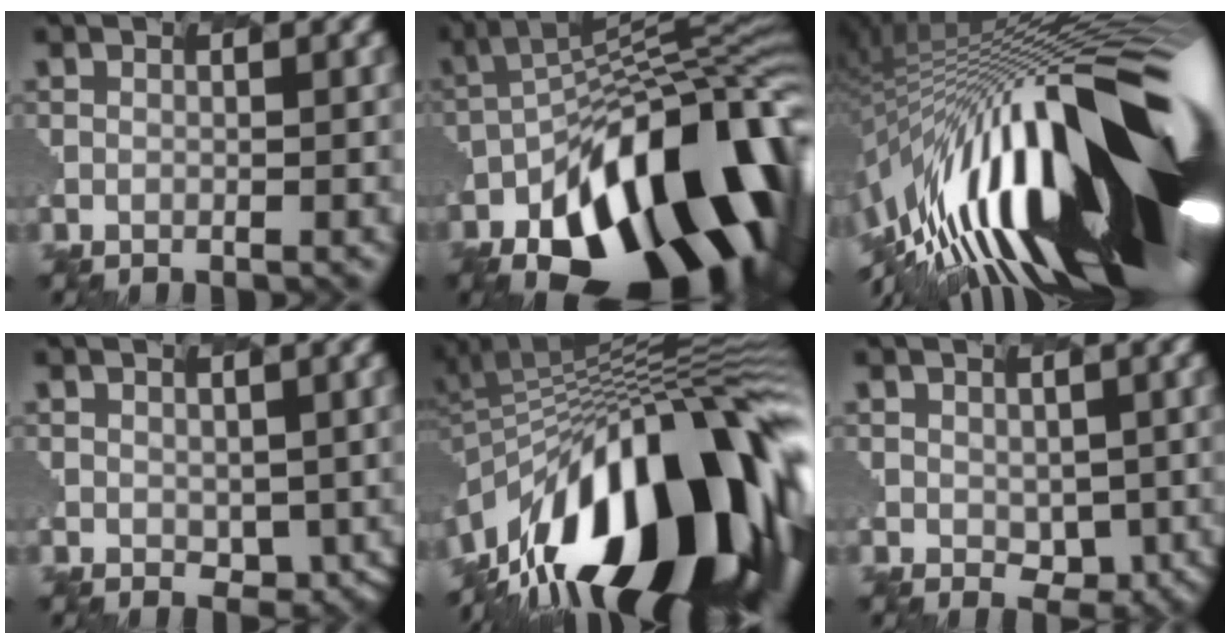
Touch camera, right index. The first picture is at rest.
{"total": 17.6, "force": [-9.4, 8.0, 12.5], "torque": [-0.197, -0.012, -0.155]}
{"total": 19.0, "force": [-2.9, 7.0, 17.4], "torque": [-0.278, 0.010, -0.090]}
{"total": 4.1, "force": [-0.4, 3.0, 2.8], "torque": [-0.060, -0.033, 0.006]}
{"total": 17.8, "force": [-6.8, 8.3, 14.2], "torque": [-0.235, 0.001, -0.130]}
{"total": 3.0, "force": [-0.1, 2.3, 2.0], "torque": [-0.045, -0.024, 0.004]}